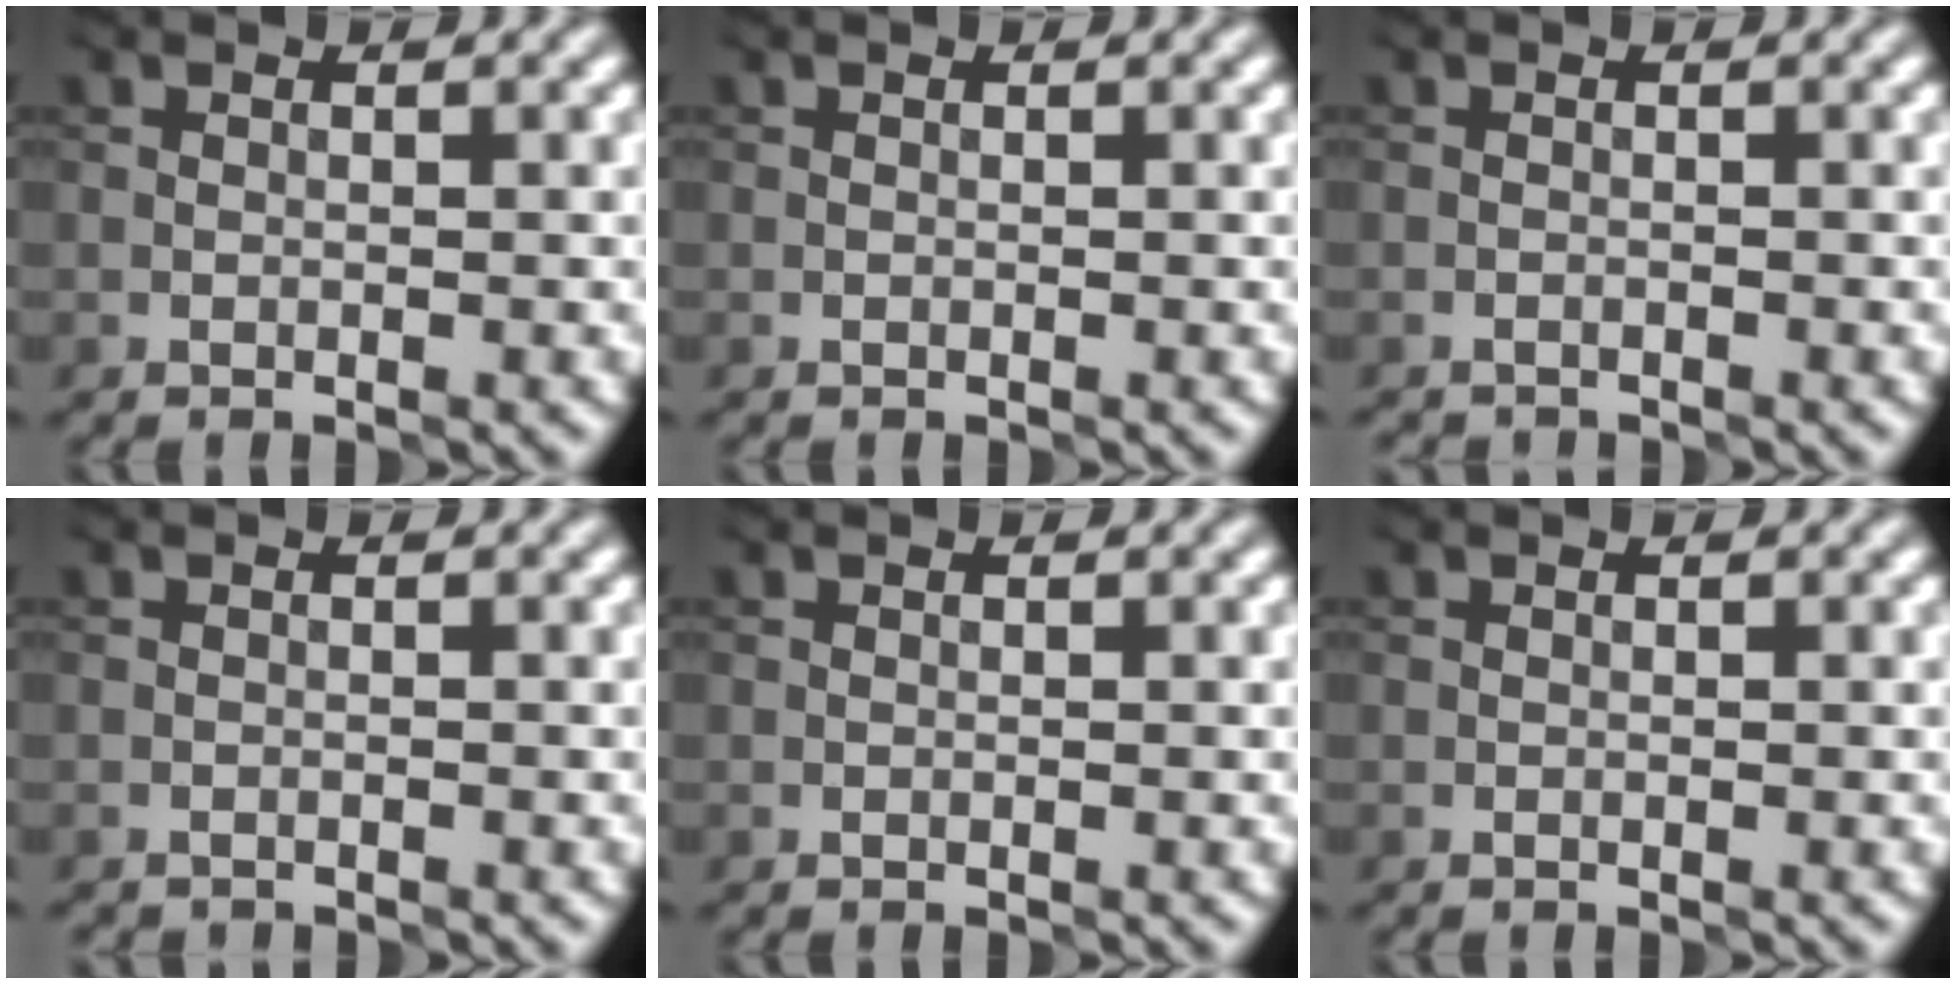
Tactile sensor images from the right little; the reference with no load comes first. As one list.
[{"total": 0.0}, {"total": 0.9, "force": [-0.9, 0.0, -0.2], "torque": [0.003, -0.005, -0.023]}, {"total": 0.6, "force": [-0.6, 0.0, -0.2], "torque": [0.005, 0.000, -0.014]}, {"total": 0.0}, {"total": 0.0}]